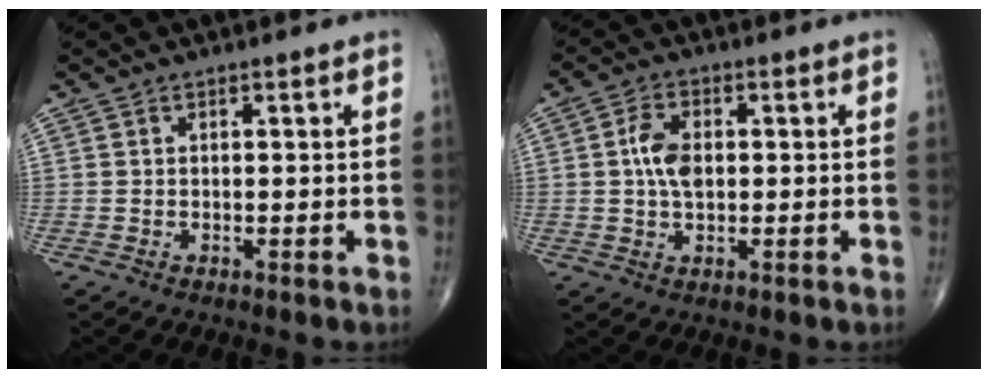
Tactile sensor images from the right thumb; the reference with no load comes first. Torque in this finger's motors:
{"motor_torque": [0.76, 0.65, 0.72, 0.19, -0.03]}